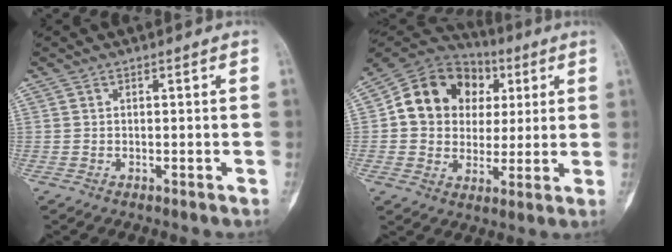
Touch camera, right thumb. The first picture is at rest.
{"total": 16.3, "force": [3.3, 13.9, 7.9], "torque": [-0.096, 0.021, 0.055]}